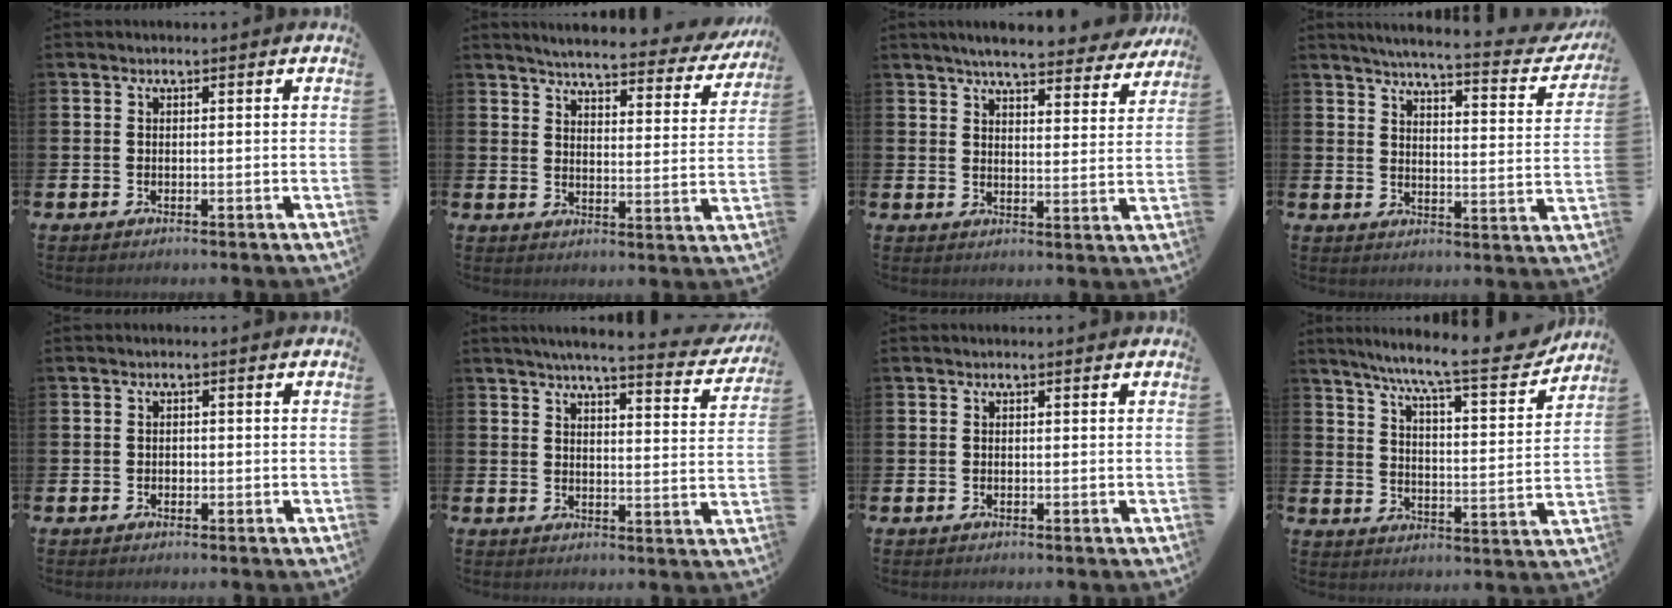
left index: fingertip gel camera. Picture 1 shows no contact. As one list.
[{"total": 4.6, "force": [4.3, 0.5, 1.4], "torque": [-0.037, -0.035, 0.066]}, {"total": 6.2, "force": [5.8, 0.8, 2.2], "torque": [-0.042, -0.036, 0.096]}, {"total": 5.0, "force": [4.6, 0.3, 1.9], "torque": [-0.047, -0.042, 0.068]}, {"total": 0.6, "force": [-0.1, 0.6, 0.1], "torque": [-0.002, 0.005, -0.003]}, {"total": 4.4, "force": [4.2, 0.0, 1.3], "torque": [-0.026, -0.023, 0.071]}, {"total": 0.0}, {"total": 10.6, "force": [9.1, 1.0, 5.3], "torque": [-0.122, -0.057, 0.151]}]